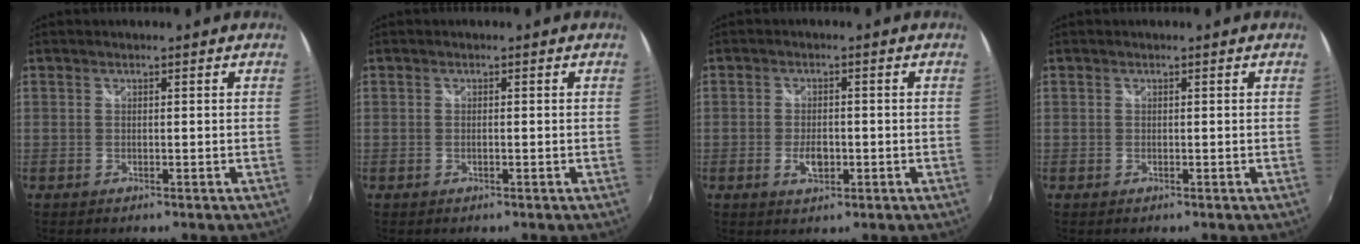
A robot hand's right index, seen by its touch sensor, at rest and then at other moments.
{"total": 0.7, "force": [-0.2, 0.1, 0.6], "torque": [-0.013, 0.000, -0.005]}
{"total": 3.8, "force": [-1.2, 2.1, 3.0], "torque": [-0.059, -0.004, -0.020]}
{"total": 0.0}